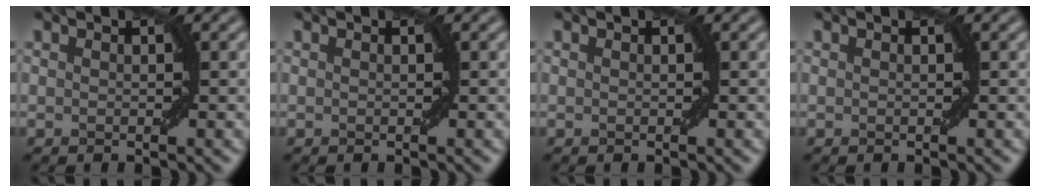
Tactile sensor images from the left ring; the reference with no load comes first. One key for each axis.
{"total": 0.0}
{"total": 0.0}
{"total": 0.0}